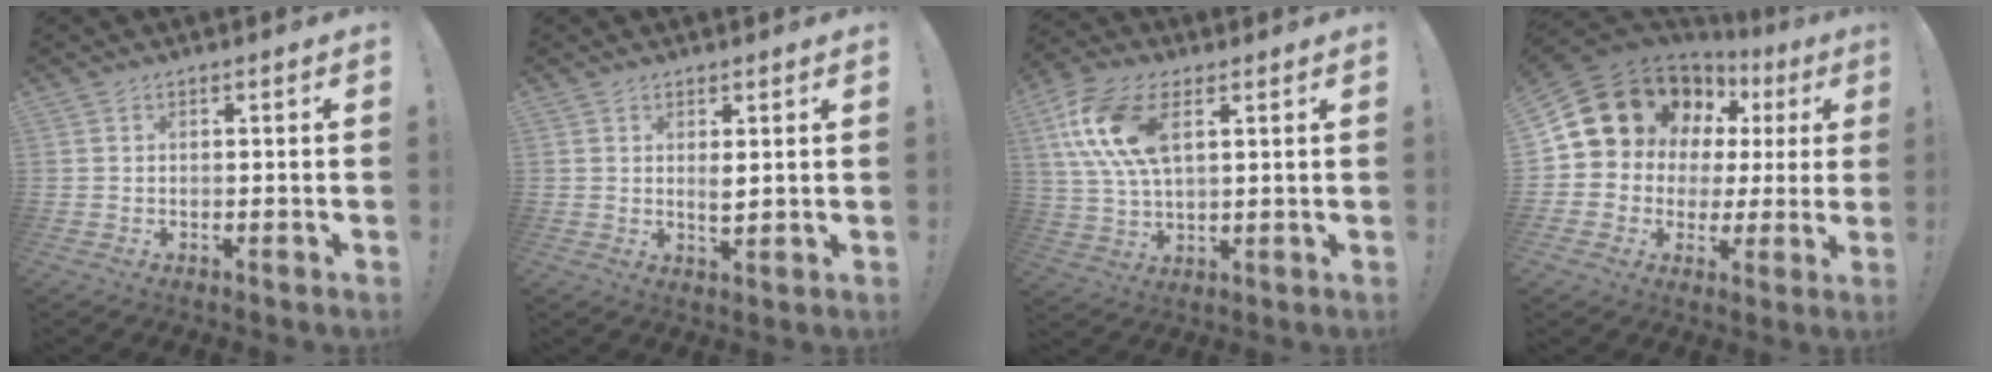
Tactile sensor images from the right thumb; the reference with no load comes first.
{"total": 2.7, "force": [1.4, 0.9, 2.2], "torque": [-0.024, -0.015, 0.020]}
{"total": 15.3, "force": [5.6, 8.3, 11.6], "torque": [-0.244, -0.010, 0.103]}
{"total": 14.6, "force": [7.9, 11.0, 5.5], "torque": [-0.083, -0.056, 0.170]}